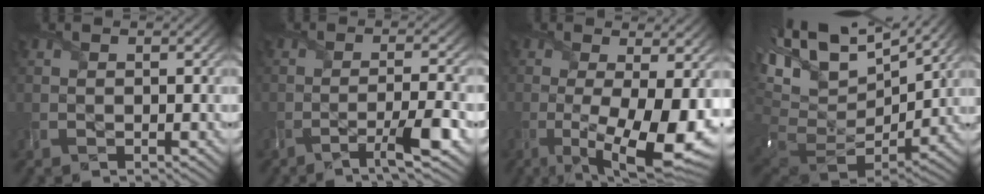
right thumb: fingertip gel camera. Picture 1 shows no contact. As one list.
[{"total": 5.7, "force": [-3.1, 0.7, 4.8], "torque": [-0.074, 0.008, -0.060]}, {"total": 12.2, "force": [-2.8, 3.5, 11.3], "torque": [-0.183, -0.013, -0.032]}, {"total": 17.3, "force": [5.3, 9.9, 13.2], "torque": [-0.250, 0.018, 0.152]}]